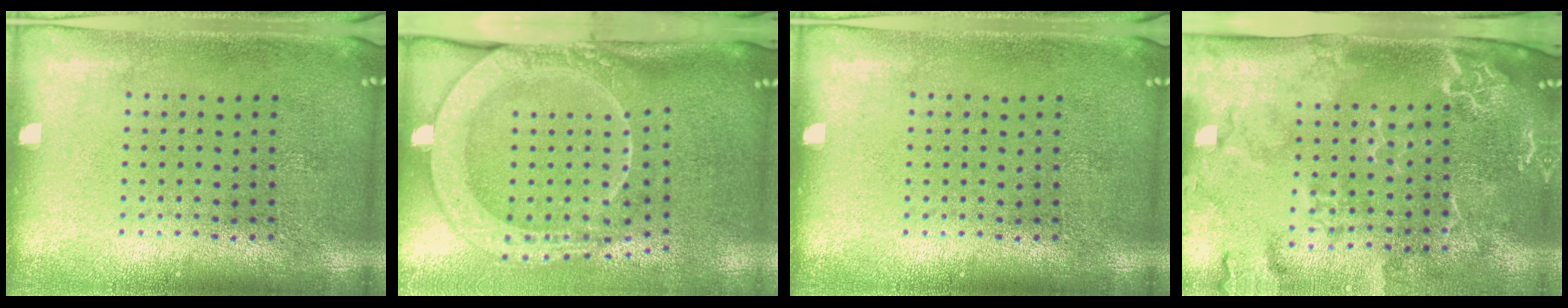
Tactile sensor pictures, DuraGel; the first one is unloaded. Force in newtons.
{"total": 2.8, "press": 2.1, "slide": 1.9}
{"total": 0.0}
{"total": 2.9, "press": 2.4, "slide": 1.7}